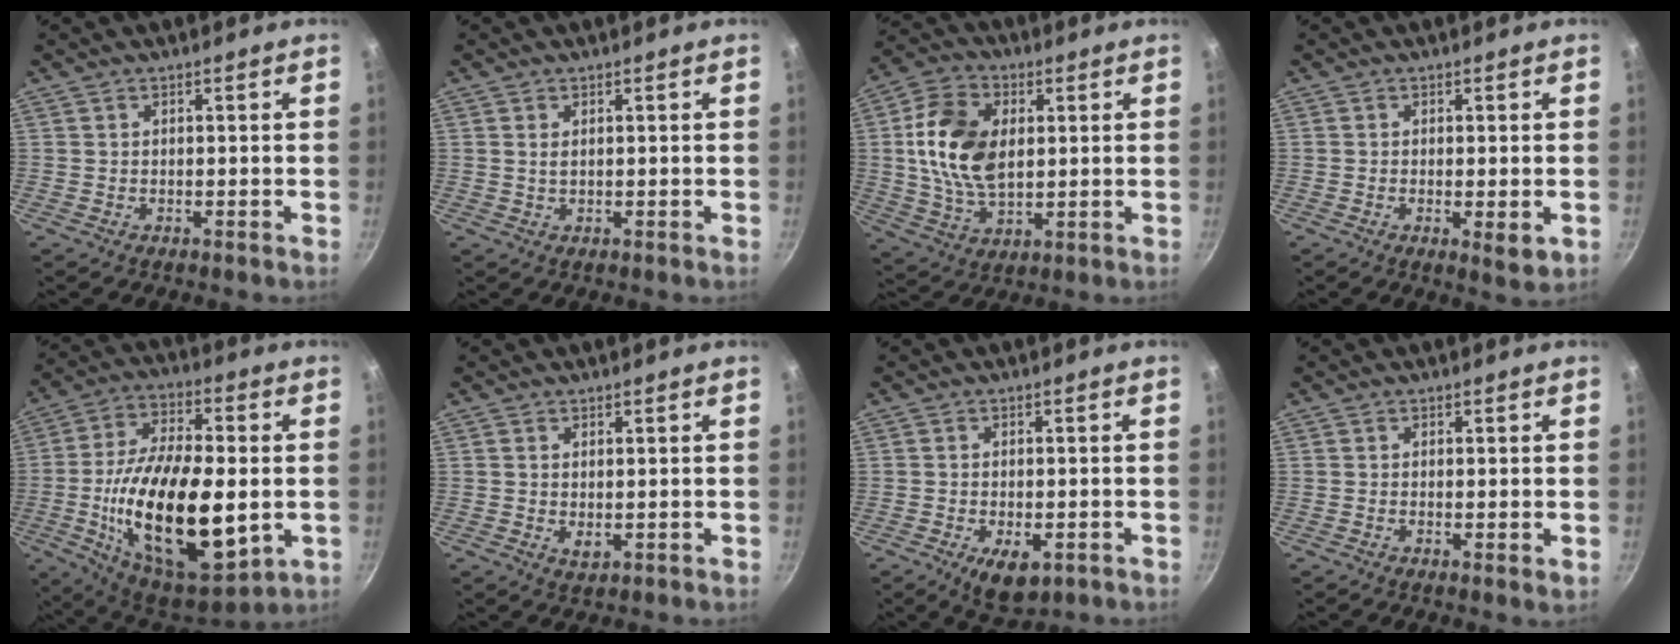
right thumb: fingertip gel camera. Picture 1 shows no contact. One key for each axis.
{"total": 1.3, "fx": 0.3, "fy": 0.7, "fz": 1.0, "tx": -0.020, "ty": 0.000, "tz": 0.007}
{"total": 15.3, "fx": 2.0, "fy": 9.8, "fz": 11.5, "tx": -0.199, "ty": -0.003, "tz": 0.036}
{"total": 3.9, "fx": -0.8, "fy": 1.1, "fz": 3.6, "tx": -0.060, "ty": -0.014, "tz": -0.011}
{"total": 28.5, "fx": -3.7, "fy": 13.5, "fz": 24.8, "tx": -0.425, "ty": 0.006, "tz": -0.054}
{"total": 2.4, "fx": 0.0, "fy": 1.5, "fz": 1.8, "tx": -0.031, "ty": -0.006, "tz": 0.002}
{"total": 6.9, "fx": -2.5, "fy": 3.6, "fz": 5.3, "tx": -0.066, "ty": 0.003, "tz": -0.027}
{"total": 1.5, "fx": -0.2, "fy": 0.4, "fz": 1.5, "tx": -0.024, "ty": -0.005, "tz": -0.005}